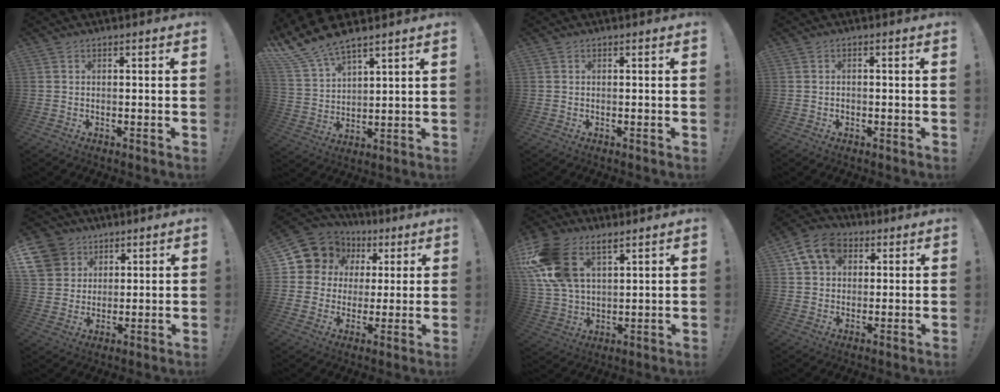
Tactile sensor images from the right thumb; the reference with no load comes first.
{"total": 11.0, "force": [9.7, 3.2, 4.2], "torque": [-0.111, -0.058, 0.186]}
{"total": 0.0}
{"total": 0.6, "force": [-0.2, 0.6, 0.2], "torque": [-0.003, 0.003, -0.003]}
{"total": 12.1, "force": [5.7, 10.0, 3.6], "torque": [-0.061, -0.030, 0.117]}
{"total": 12.2, "force": [5.9, 10.1, 3.6], "torque": [-0.064, -0.034, 0.125]}
{"total": 18.2, "force": [9.5, 11.2, 10.7], "torque": [-0.215, -0.037, 0.178]}
{"total": 11.7, "force": [4.9, 9.2, 5.4], "torque": [-0.088, -0.010, 0.099]}